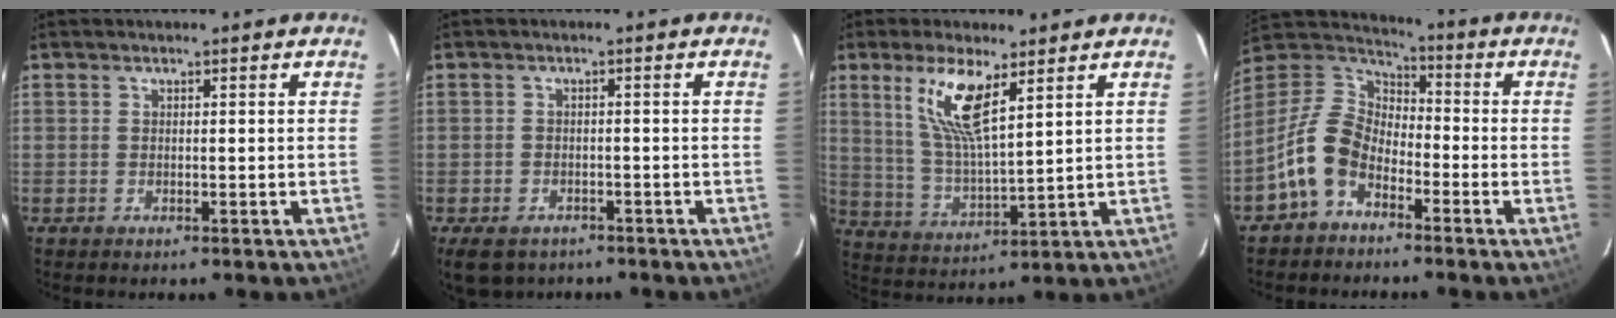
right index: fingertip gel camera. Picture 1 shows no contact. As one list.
[{"total": 7.5, "force": [-5.1, 4.5, 3.0], "torque": [-0.068, -0.006, -0.075]}, {"total": 10.8, "force": [5.8, 2.6, 8.7], "torque": [-0.174, 0.000, 0.120]}, {"total": 11.1, "force": [-5.8, 7.0, 6.4], "torque": [-0.136, 0.019, -0.121]}]